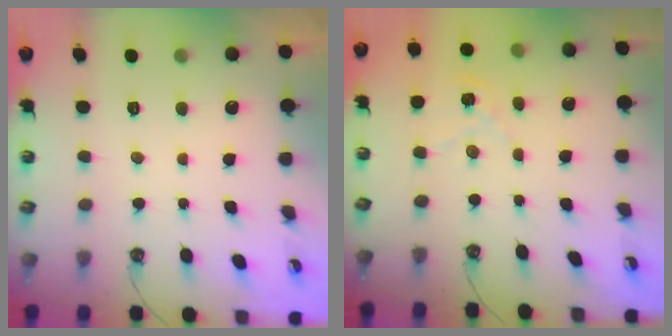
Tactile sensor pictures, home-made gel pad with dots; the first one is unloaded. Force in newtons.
{"total": 1.6, "press": 1.6, "slide": 0.2}